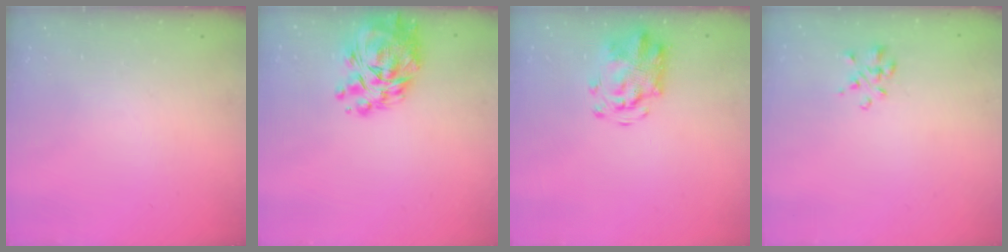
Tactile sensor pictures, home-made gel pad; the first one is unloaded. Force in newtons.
{"total": 12.2, "press": 11.5, "slide": 4.0}
{"total": 4.7, "press": 4.6, "slide": 1.1}
{"total": 1.3, "press": 1.2, "slide": 0.7}